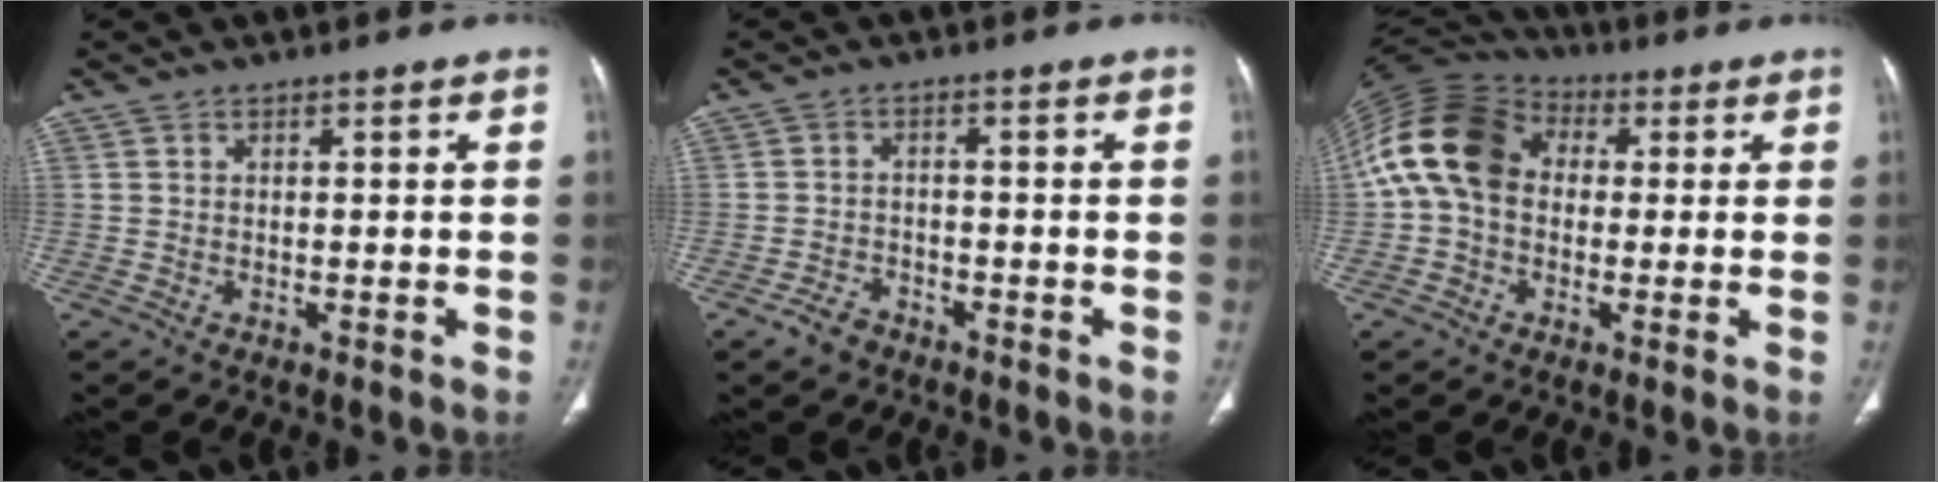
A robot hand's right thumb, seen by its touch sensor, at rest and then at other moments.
{"total": 3.3, "force": [-2.5, 2.0, 1.0], "torque": [-0.022, 0.017, -0.039]}
{"total": 15.6, "force": [1.0, 11.8, 10.1], "torque": [-0.194, 0.039, 0.007]}